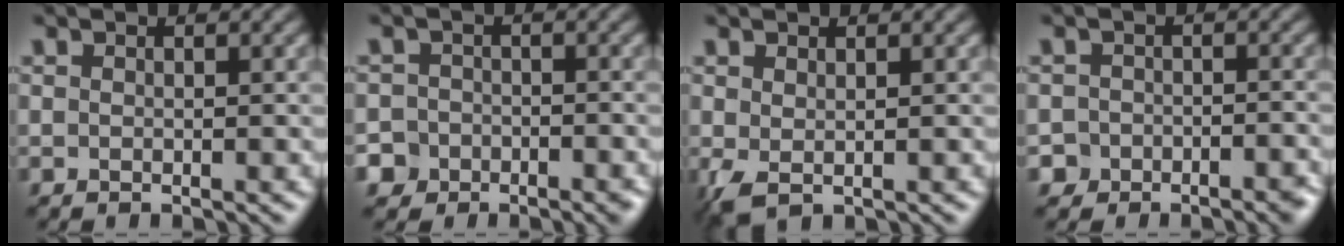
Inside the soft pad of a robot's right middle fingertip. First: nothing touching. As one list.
[{"total": 5.0, "force": [-3.4, 3.6, 0.6], "torque": [0.014, -0.005, -0.058]}, {"total": 1.8, "force": [0.0, 0.9, 1.5], "torque": [-0.042, -0.003, 0.000]}, {"total": 3.4, "force": [-2.5, 2.3, 0.3], "torque": [0.019, 0.009, -0.035]}]